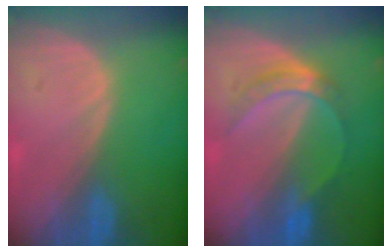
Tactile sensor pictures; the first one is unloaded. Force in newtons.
{"total": 5.0, "press": 4.7, "slide": 1.6}